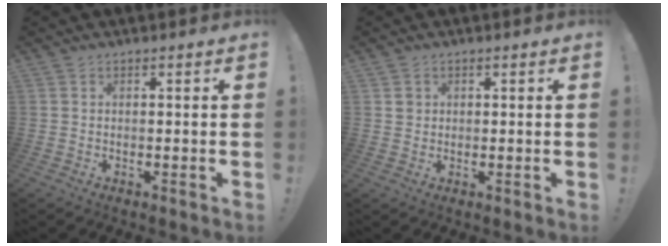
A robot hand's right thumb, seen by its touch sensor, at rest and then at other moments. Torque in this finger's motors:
{"motor_torque": [-0.14, 0.05, -0.25, 0.15, 0.00]}